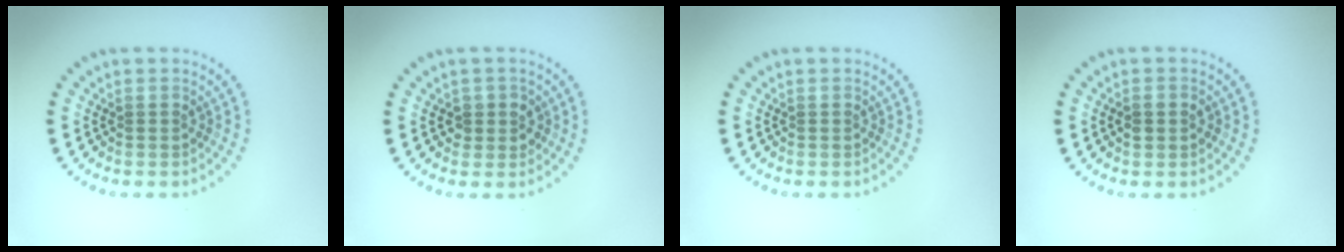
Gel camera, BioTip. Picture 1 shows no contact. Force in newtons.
{"total": 1.7, "press": 1.5, "slide": 0.8}
{"total": 0.0}
{"total": 1.4, "press": 1.4, "slide": 0.1}